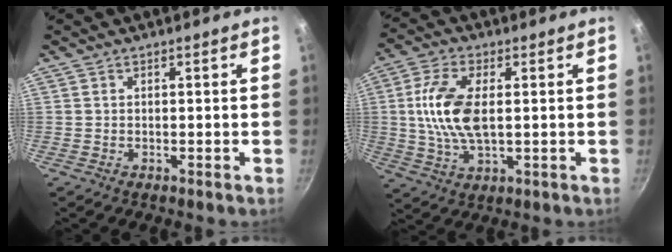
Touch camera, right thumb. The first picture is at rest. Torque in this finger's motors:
{"motor_torque": [1.56, 1.33, 1.12, -0.71, 0.52]}